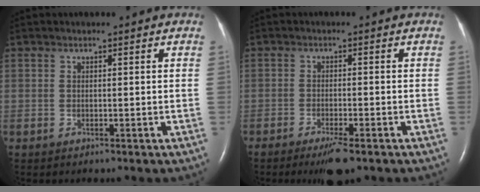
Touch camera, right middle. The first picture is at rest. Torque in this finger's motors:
{"motor_torque": [-0.11, 0.16, 0.06, 0.06]}